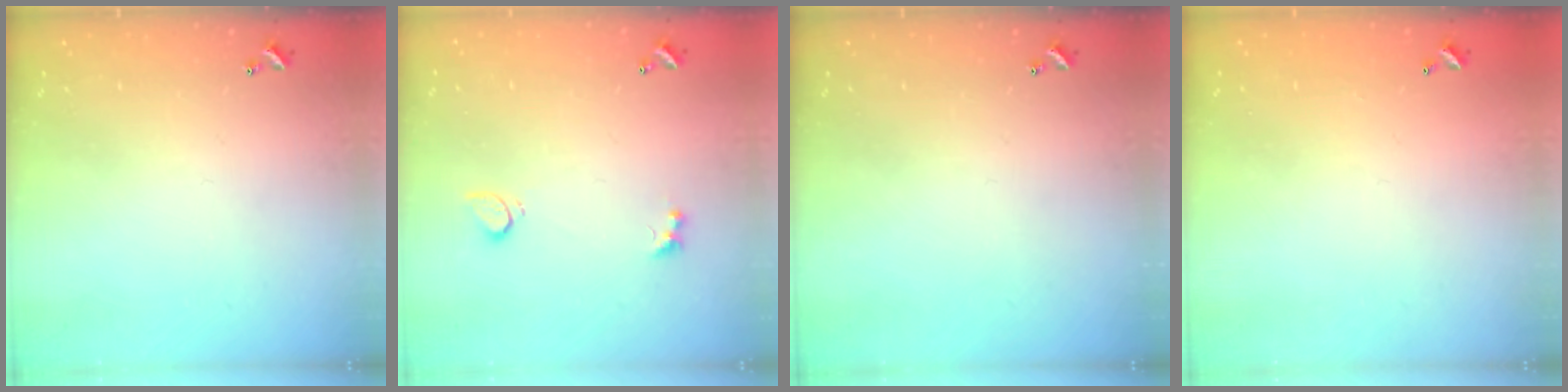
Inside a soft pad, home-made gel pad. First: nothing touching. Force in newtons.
{"total": 3.1, "press": 2.8, "slide": 1.3}
{"total": 0.0}
{"total": 2.8, "press": 2.8, "slide": 0.1}